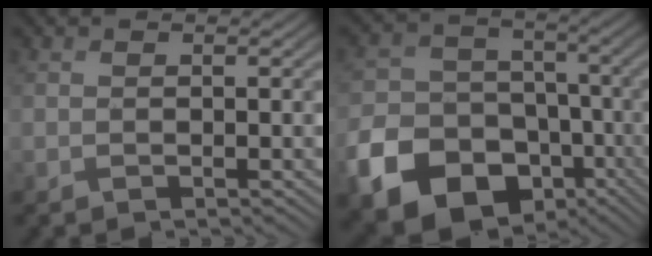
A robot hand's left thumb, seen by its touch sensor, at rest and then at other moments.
{"total": 16.0, "force": [-7.9, 11.9, 7.1], "torque": [-0.189, -0.043, -0.137]}